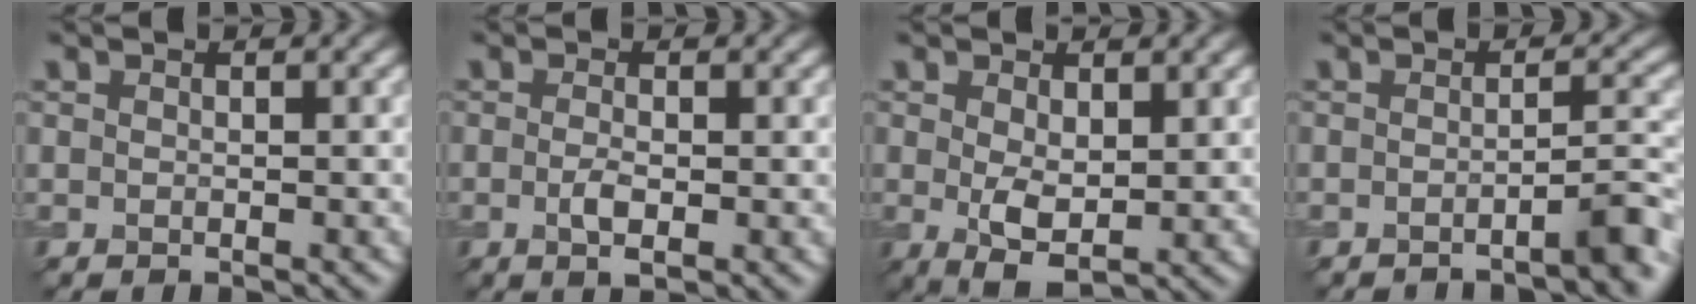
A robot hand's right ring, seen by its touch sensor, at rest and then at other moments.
{"total": 2.1, "force": [-0.4, 0.7, 1.9], "torque": [-0.040, -0.005, -0.008]}
{"total": 3.8, "force": [0.5, 2.0, 3.2], "torque": [-0.060, -0.004, 0.014]}
{"total": 3.4, "force": [-2.3, 0.5, 2.5], "torque": [-0.022, 0.009, -0.043]}